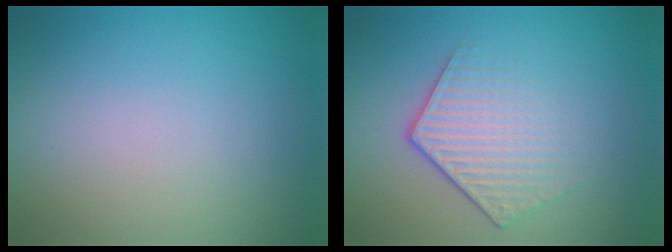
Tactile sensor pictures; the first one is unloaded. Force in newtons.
{"total": 4.2, "press": 2.9, "slide": 3.1}